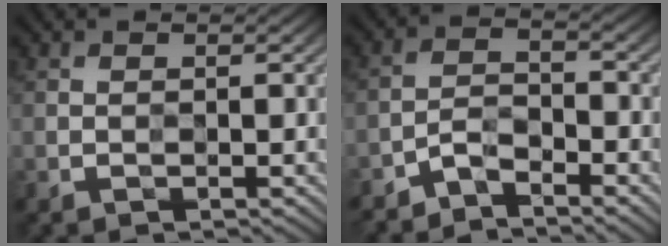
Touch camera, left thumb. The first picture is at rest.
{"total": 3.8, "force": [-3.3, 0.8, 1.7], "torque": [-0.036, 0.000, -0.076]}